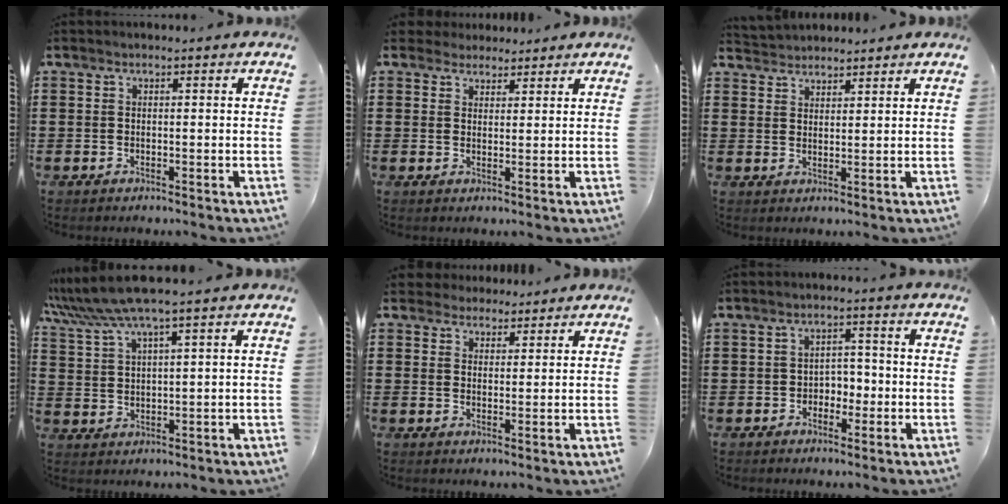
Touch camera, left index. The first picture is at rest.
{"total": 2.5, "force": [2.2, 1.3, 0.0], "torque": [-0.009, 0.006, 0.043]}
{"total": 2.6, "force": [2.5, 0.4, -0.5], "torque": [0.001, -0.004, 0.049]}
{"total": 6.3, "force": [4.8, -0.1, 4.1], "torque": [-0.093, -0.017, 0.085]}
{"total": 3.0, "force": [2.6, 1.5, -0.1], "torque": [-0.010, 0.006, 0.049]}
{"total": 2.9, "force": [-1.3, 2.1, 1.4], "torque": [-0.034, 0.006, -0.033]}